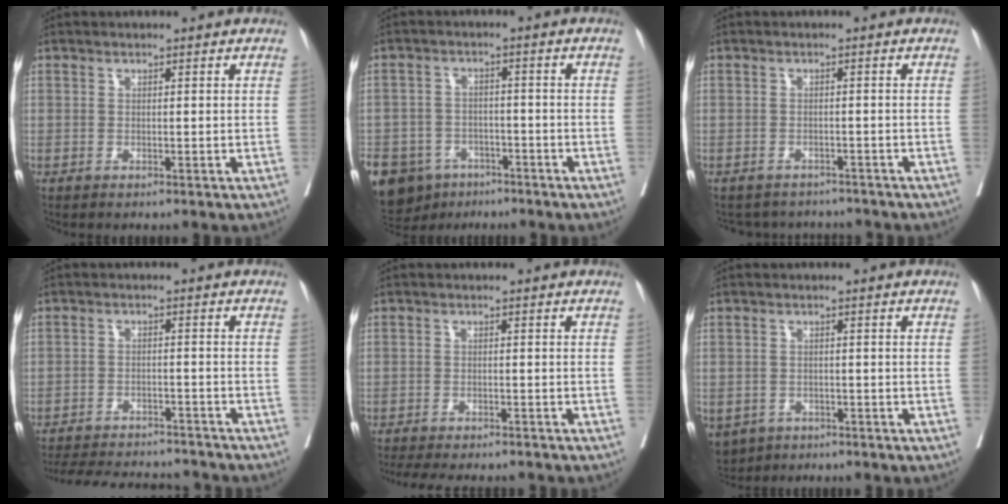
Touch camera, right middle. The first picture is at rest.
{"total": 17.0, "force": [-9.9, 12.2, 6.4], "torque": [-0.186, 0.000, -0.140]}
{"total": 5.7, "force": [-5.4, 1.8, -0.2], "torque": [0.010, 0.012, -0.066]}
{"total": 14.8, "force": [-13.7, 3.6, 4.3], "torque": [-0.088, 0.001, -0.186]}
{"total": 9.8, "force": [-8.6, 2.7, 3.8], "torque": [-0.054, -0.010, -0.116]}
{"total": 7.2, "force": [-4.1, 5.5, 2.3], "torque": [-0.061, -0.003, -0.058]}